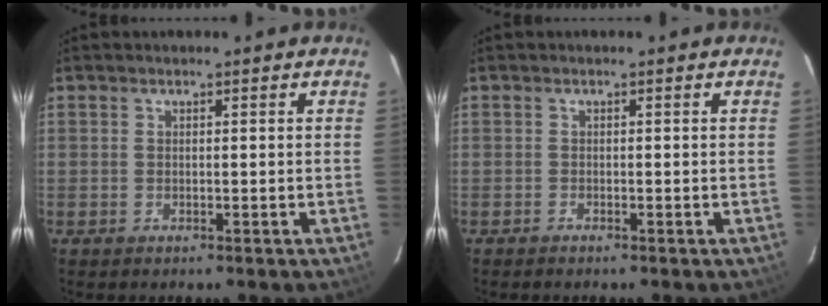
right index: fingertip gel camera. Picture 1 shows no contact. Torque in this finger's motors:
{"motor_torque": [0.07, -0.06, -0.01, 0.00]}